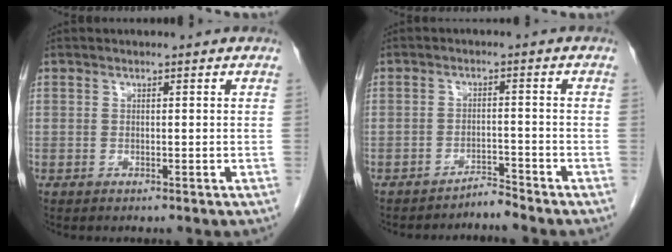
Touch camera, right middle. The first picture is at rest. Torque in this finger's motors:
{"motor_torque": [0.18, -0.16, 0.01, 0.00]}